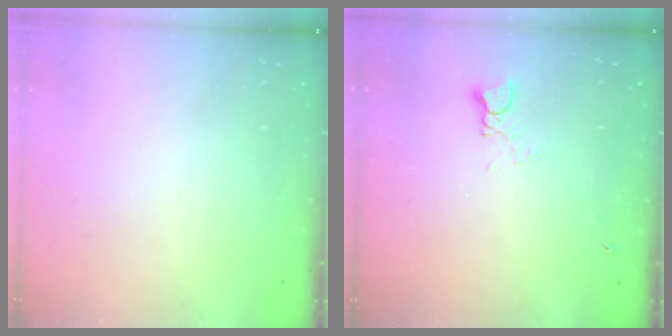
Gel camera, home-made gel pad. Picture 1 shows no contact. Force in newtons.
{"total": 1.2, "press": 1.1, "slide": 0.1}